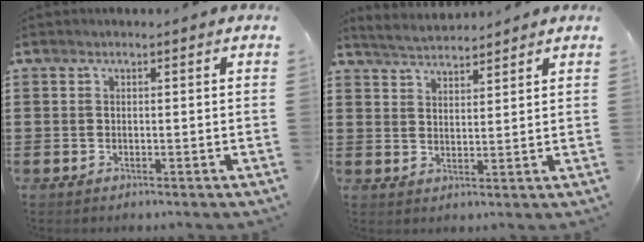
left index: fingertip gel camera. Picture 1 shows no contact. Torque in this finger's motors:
{"motor_torque": [0.19, 0.88, 0.00, 0.04]}